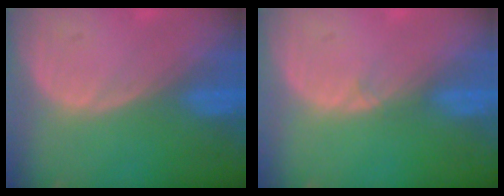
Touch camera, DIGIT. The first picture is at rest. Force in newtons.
{"total": 0.6, "press": 0.6, "slide": 0.1}